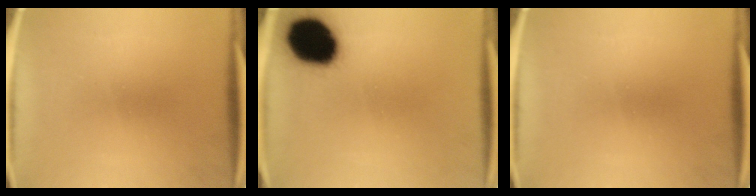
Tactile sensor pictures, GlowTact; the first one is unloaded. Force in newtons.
{"total": 17.2}
{"total": 0.0}